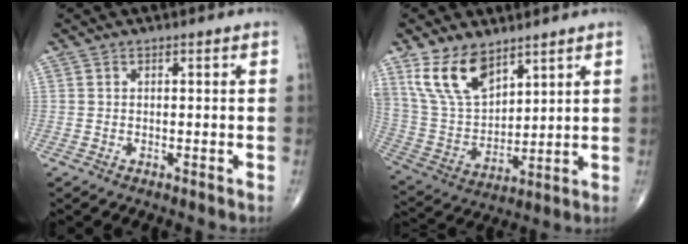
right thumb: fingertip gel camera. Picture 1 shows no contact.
{"total": 13.4, "force": [8.5, 7.0, 7.6], "torque": [-0.128, -0.037, 0.186]}